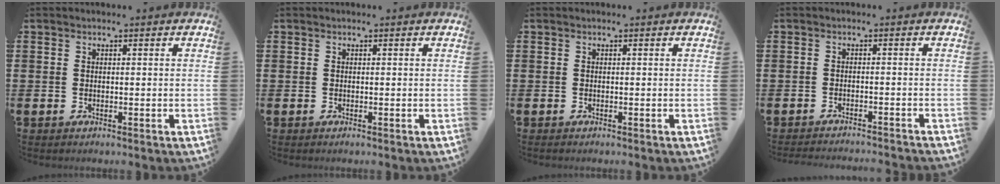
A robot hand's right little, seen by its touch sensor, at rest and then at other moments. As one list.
[{"total": 0.0}, {"total": 0.0}, {"total": 1.5, "force": [-1.5, -0.2, 0.0], "torque": [-0.001, 0.003, -0.030]}]